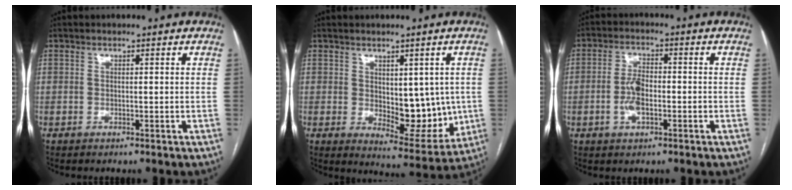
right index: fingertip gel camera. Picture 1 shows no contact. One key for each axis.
{"total": 9.9, "fx": 0.1, "fy": 4.9, "fz": 8.6, "tx": -0.104, "ty": -0.012, "tz": 0.021}
{"total": 5.0, "fx": -1.3, "fy": 2.1, "fz": 4.3, "tx": -0.092, "ty": 0.006, "tz": -0.023}